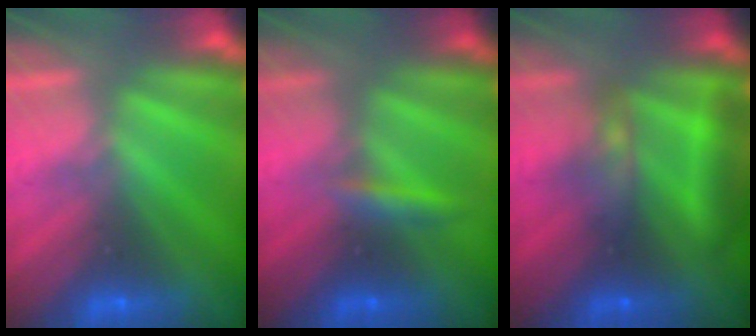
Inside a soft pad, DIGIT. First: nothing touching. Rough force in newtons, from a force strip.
{"total": 2.5}
{"total": 8.5}